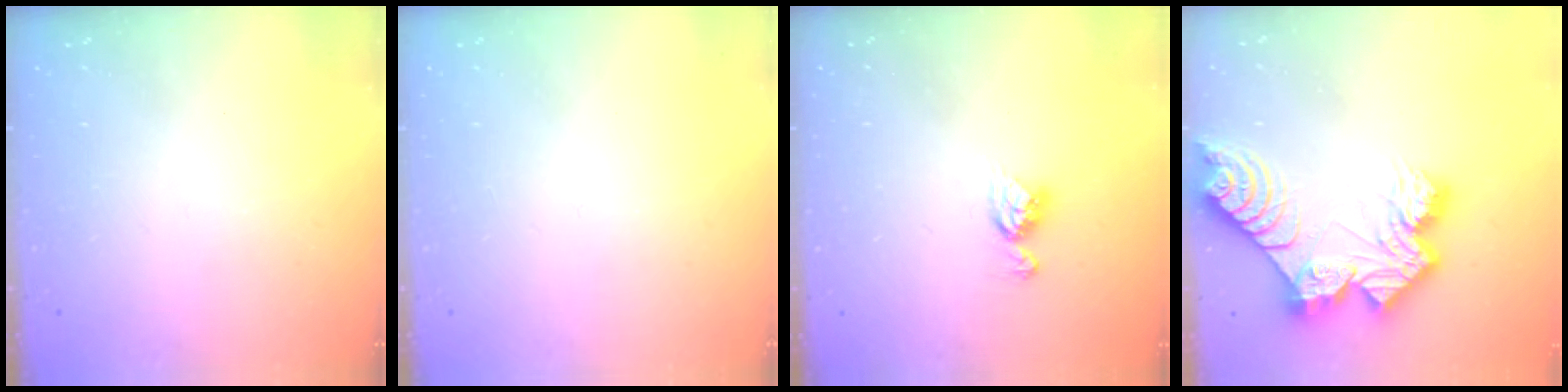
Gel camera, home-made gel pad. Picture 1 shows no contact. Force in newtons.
{"total": 0.0}
{"total": 7.4, "press": 7.3, "slide": 0.5}
{"total": 16.9, "press": 16.8, "slide": 1.8}